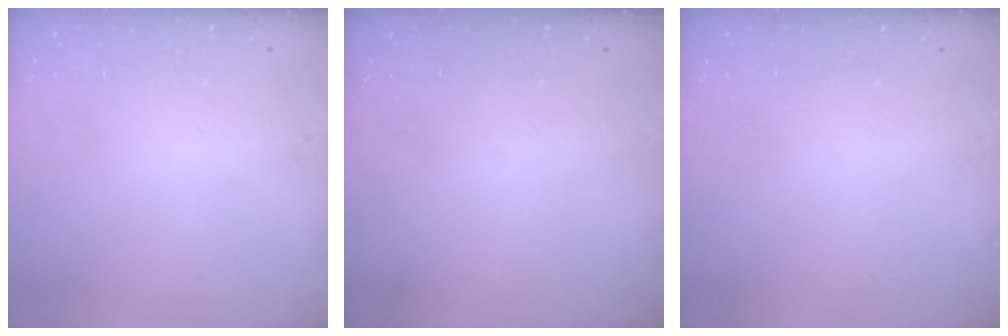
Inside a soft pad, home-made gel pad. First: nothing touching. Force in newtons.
{"total": 0.0}
{"total": 0.0}